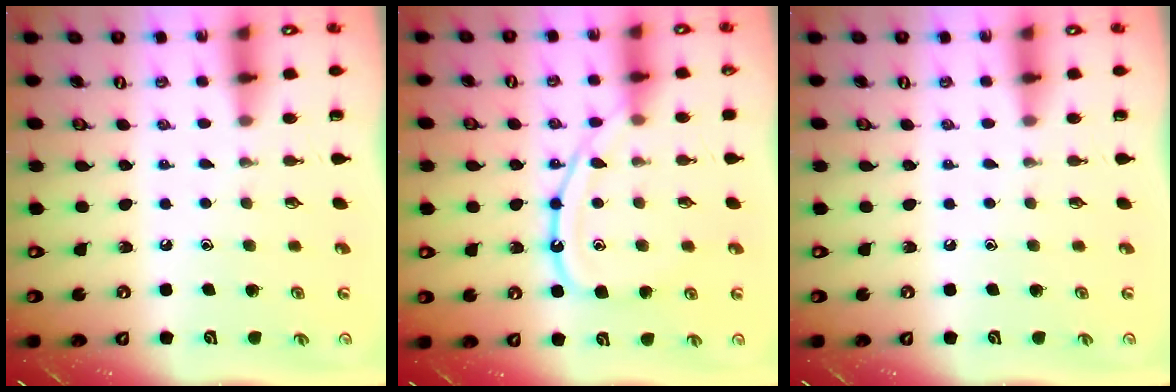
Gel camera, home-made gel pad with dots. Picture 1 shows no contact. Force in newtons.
{"total": 12.5, "press": 12.5, "slide": 1.1}
{"total": 0.0}